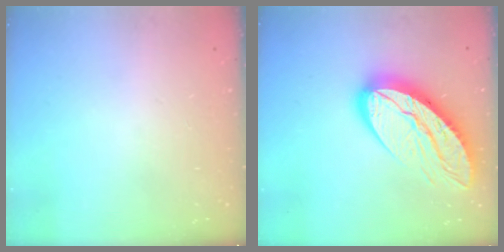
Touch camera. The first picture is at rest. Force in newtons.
{"total": 16.8, "press": 16.7, "slide": 1.5}